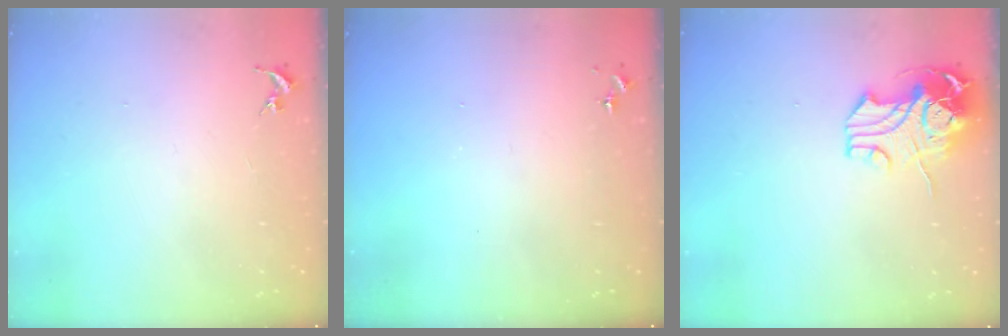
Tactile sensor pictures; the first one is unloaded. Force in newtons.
{"total": 0.0}
{"total": 12.2, "press": 12.0, "slide": 2.1}